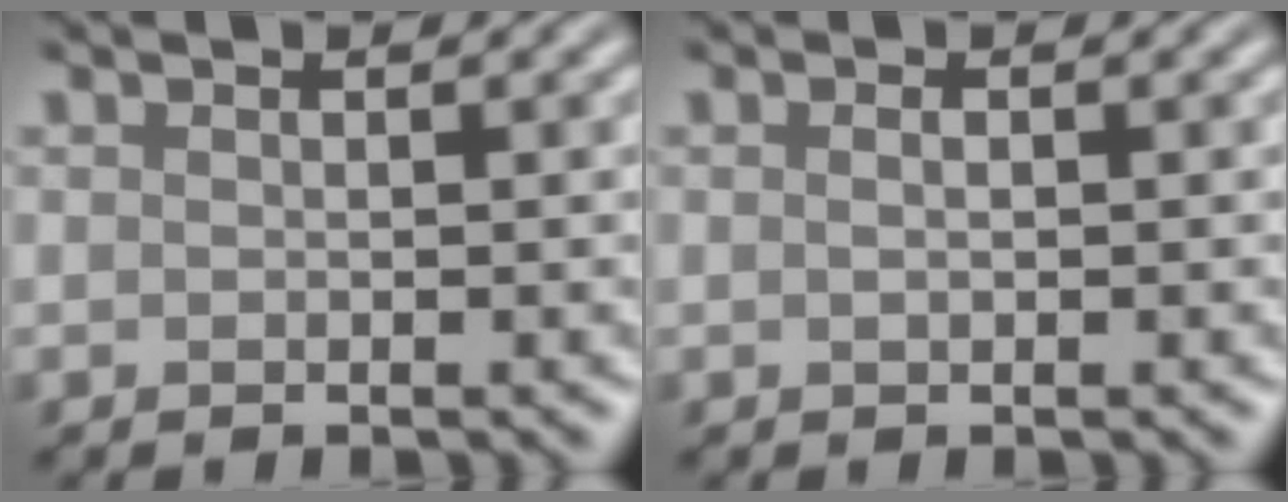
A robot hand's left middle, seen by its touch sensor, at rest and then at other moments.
{"total": 0.7, "force": [0.1, 0.3, 0.6], "torque": [-0.013, -0.001, 0.001]}